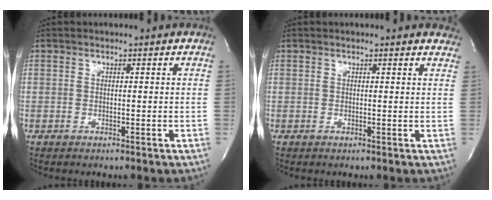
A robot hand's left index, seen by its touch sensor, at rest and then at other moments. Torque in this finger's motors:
{"motor_torque": [0.53, -0.54, 0.39, 0.05]}